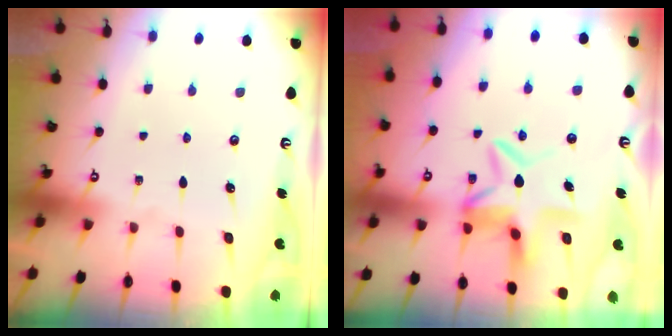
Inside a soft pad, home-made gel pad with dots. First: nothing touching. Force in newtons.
{"total": 7.6, "press": 7.5, "slide": 1.4}